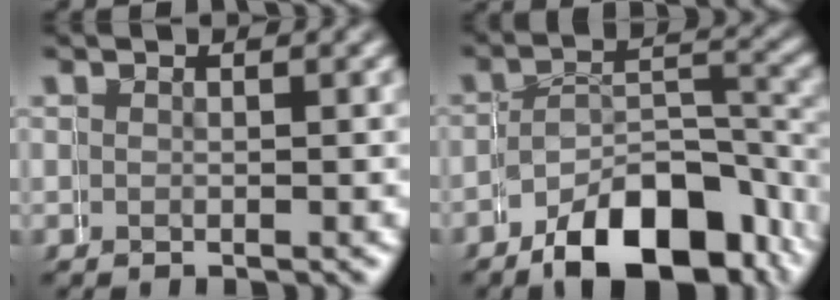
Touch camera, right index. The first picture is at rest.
{"total": 8.6, "force": [-5.8, 4.1, 4.8], "torque": [-0.054, -0.019, -0.083]}